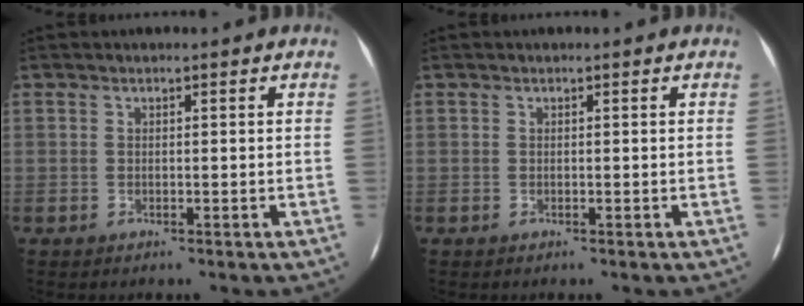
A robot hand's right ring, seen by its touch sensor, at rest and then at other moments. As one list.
[{"total": 0.0}]